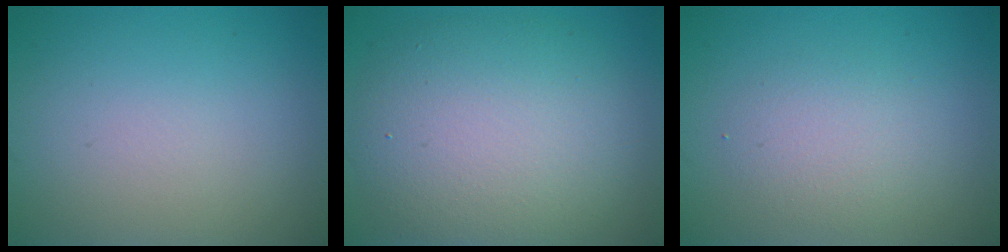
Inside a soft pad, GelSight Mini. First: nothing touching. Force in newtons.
{"total": 9.6, "press": 9.6, "slide": 0.6}
{"total": 2.4, "press": 2.4, "slide": 0.2}